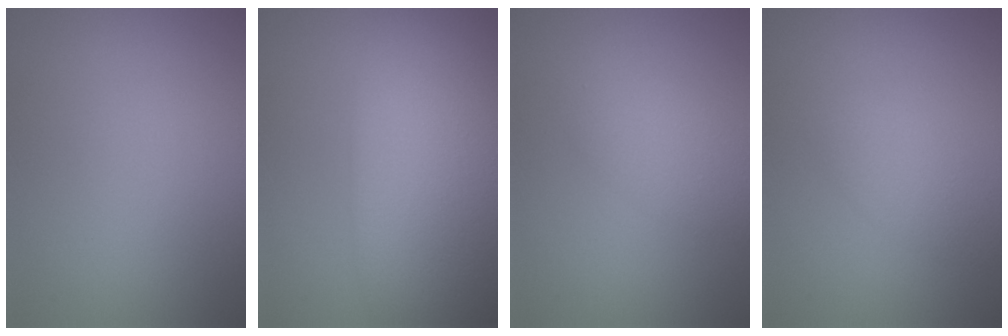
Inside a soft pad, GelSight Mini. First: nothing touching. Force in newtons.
{"total": 12.3, "press": 12.2, "slide": 0.8}
{"total": 3.0, "press": 3.0, "slide": 0.1}
{"total": 2.1, "press": 2.1, "slide": 0.1}